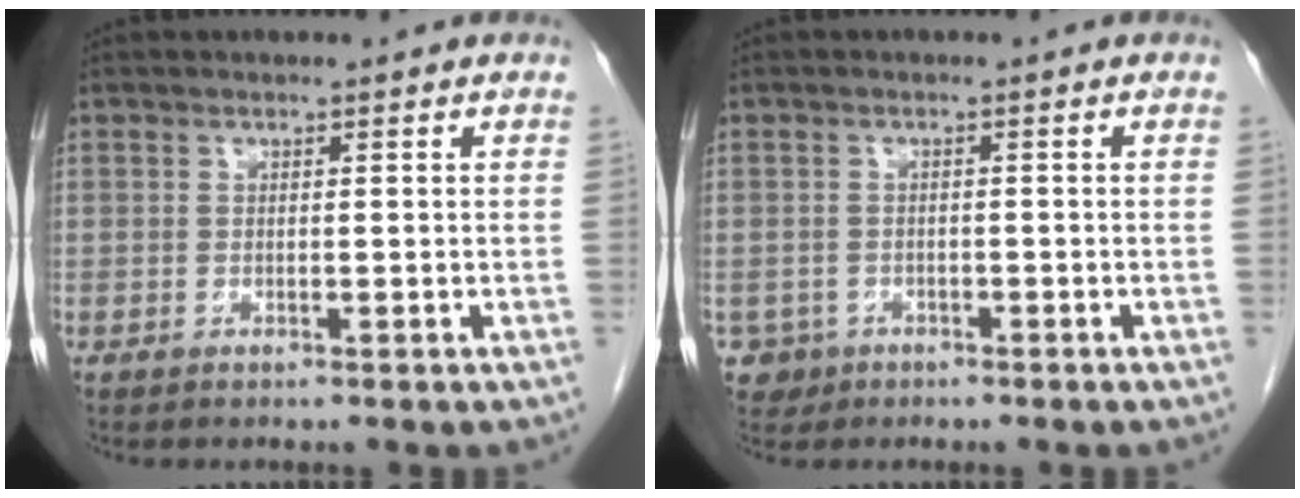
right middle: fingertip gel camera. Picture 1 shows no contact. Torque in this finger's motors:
{"motor_torque": [-0.04, 0.07, -0.05, 0.00]}